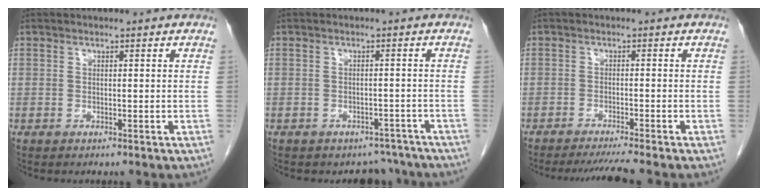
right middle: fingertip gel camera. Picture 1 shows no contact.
{"total": 5.1, "force": [-4.4, 2.6, -0.1], "torque": [0.014, 0.013, -0.049]}
{"total": 5.0, "force": [-4.4, -1.4, 1.9], "torque": [-0.028, -0.018, -0.069]}